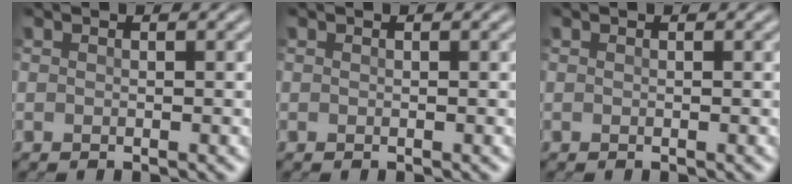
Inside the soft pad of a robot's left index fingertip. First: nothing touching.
{"total": 0.0}
{"total": 0.0}